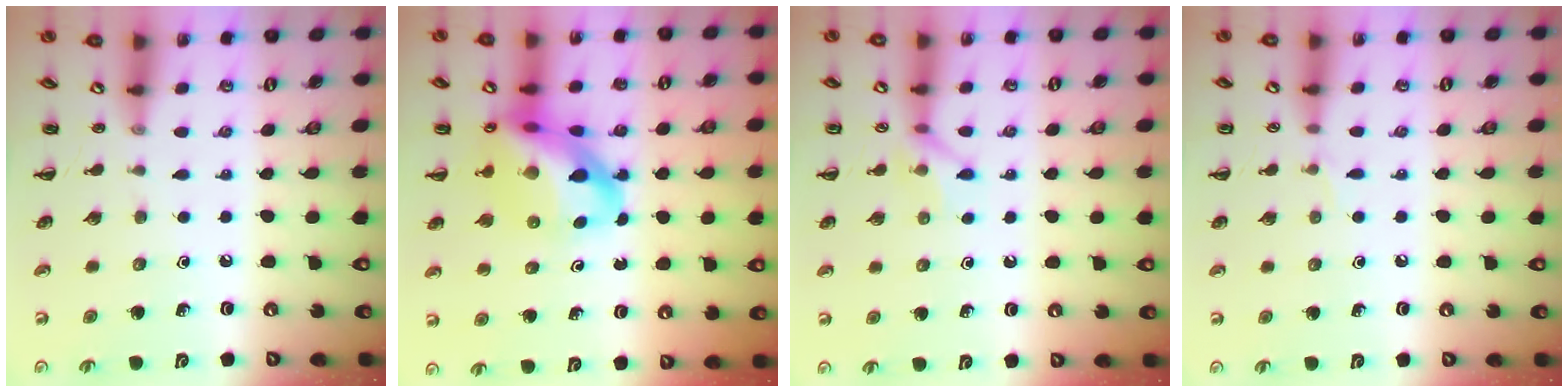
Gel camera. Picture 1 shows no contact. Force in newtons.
{"total": 18.0, "press": 17.3, "slide": 4.8}
{"total": 7.0, "press": 6.9, "slide": 0.7}
{"total": 3.1, "press": 2.9, "slide": 1.2}